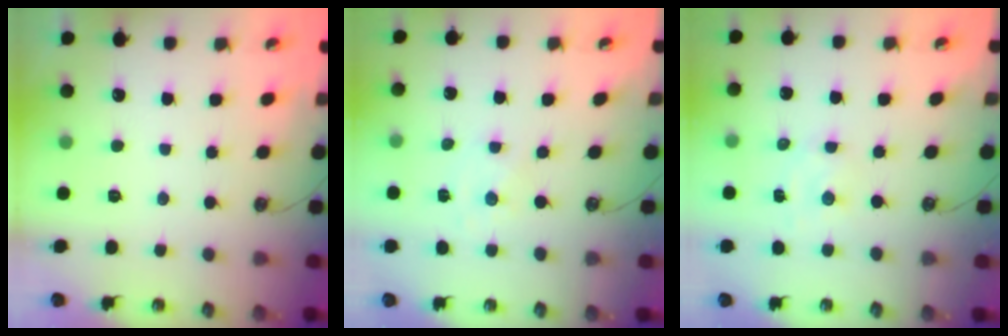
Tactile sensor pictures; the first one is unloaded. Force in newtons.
{"total": 0.0}
{"total": 1.9, "press": 1.9, "slide": 0.3}